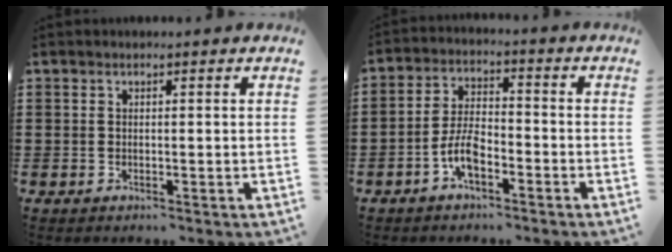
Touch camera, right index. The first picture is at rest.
{"total": 6.1, "force": [-3.1, 2.7, 4.5], "torque": [-0.109, 0.002, -0.066]}